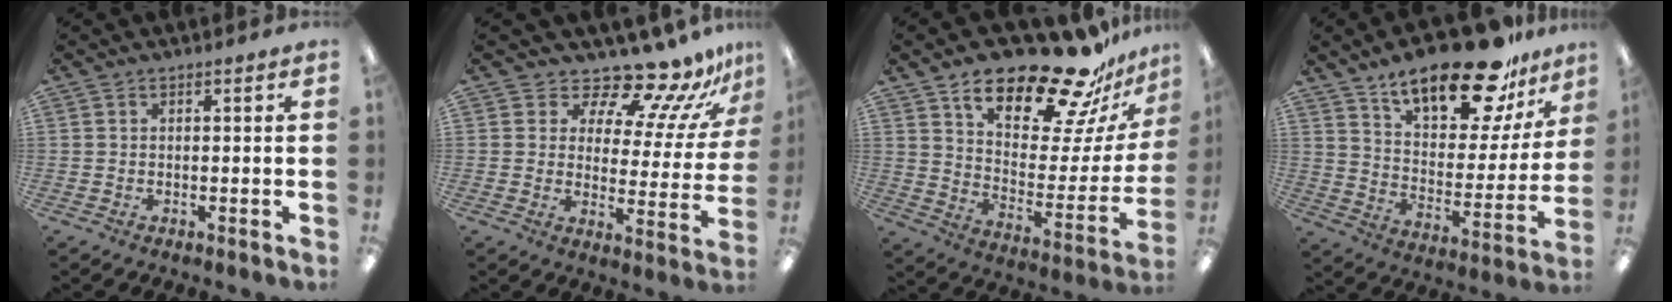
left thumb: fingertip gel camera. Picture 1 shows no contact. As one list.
[{"total": 13.3, "force": [12.0, 3.0, 5.0], "torque": [-0.092, -0.103, 0.205]}, {"total": 23.8, "force": [17.9, 7.4, 13.8], "torque": [-0.202, -0.124, 0.294]}, {"total": 23.2, "force": [17.3, 8.4, 12.9], "torque": [-0.205, -0.108, 0.293]}]